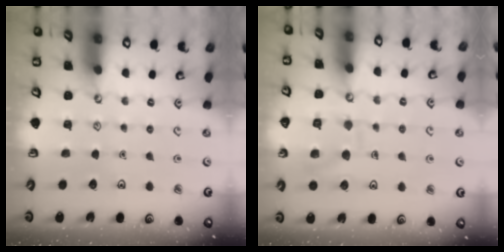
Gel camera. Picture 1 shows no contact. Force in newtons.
{"total": 9.9, "press": 9.8, "slide": 0.9}